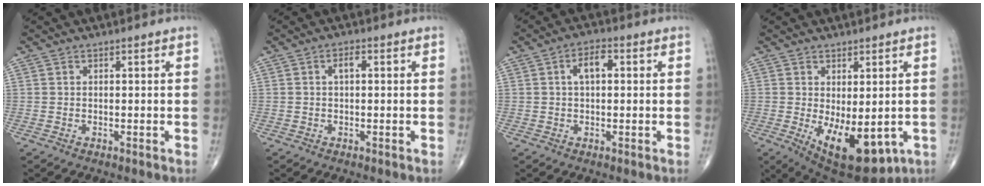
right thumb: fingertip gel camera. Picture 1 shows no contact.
{"total": 1.9, "force": [0.3, 0.9, 1.7], "torque": [-0.029, 0.004, 0.002]}
{"total": 4.5, "force": [0.8, 2.3, 3.8], "torque": [-0.066, 0.011, 0.009]}
{"total": 13.0, "force": [-3.2, 6.3, 10.9], "torque": [-0.153, -0.019, -0.024]}